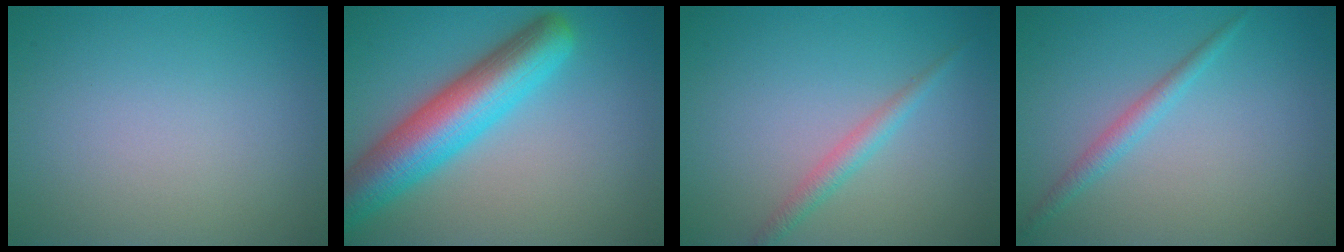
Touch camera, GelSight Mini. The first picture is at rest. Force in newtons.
{"total": 8.4, "press": 8.4, "slide": 0.3}
{"total": 1.8, "press": 1.8, "slide": 0.0}
{"total": 1.7, "press": 1.7, "slide": 0.1}